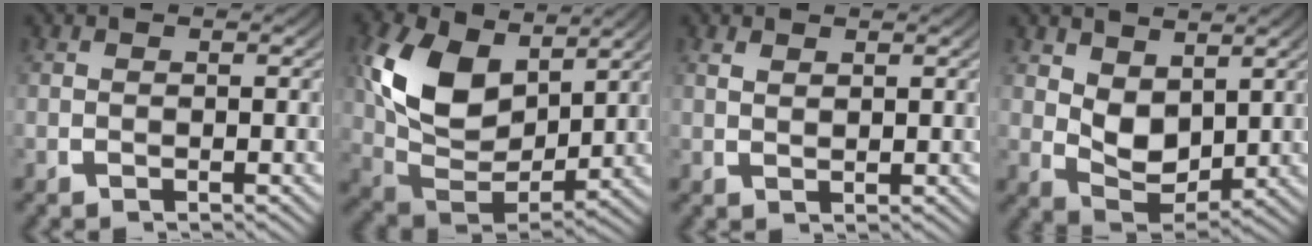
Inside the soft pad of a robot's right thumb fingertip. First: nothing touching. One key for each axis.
{"total": 10.7, "fx": 1.4, "fy": 6.8, "fz": 8.2, "tx": -0.186, "ty": -0.035, "tz": 0.038}
{"total": 1.0, "fx": 0.9, "fy": 0.2, "fz": 0.3, "tx": 0.002, "ty": 0.002, "tz": 0.023}
{"total": 4.8, "fx": 1.1, "fy": 3.1, "fz": 3.4, "tx": -0.071, "ty": -0.026, "tz": 0.029}